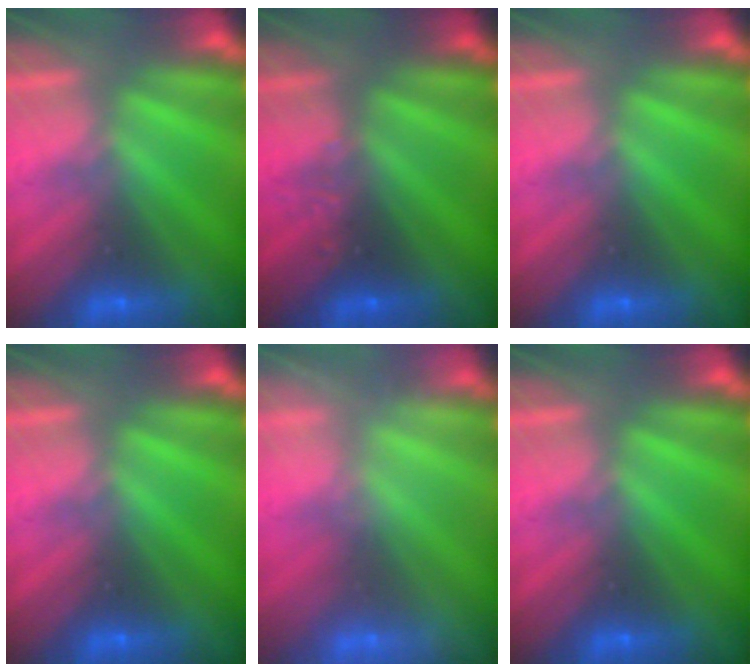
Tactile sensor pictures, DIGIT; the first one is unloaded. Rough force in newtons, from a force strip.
{"total": 2.4}
{"total": 0.0}
{"total": 0.0}
{"total": 2.5}
{"total": 0.0}